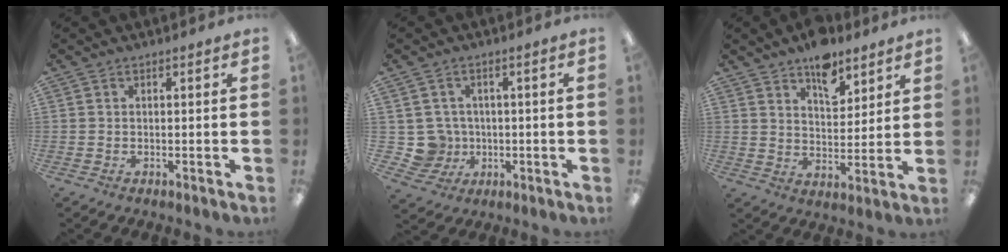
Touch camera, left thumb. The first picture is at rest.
{"total": 6.3, "force": [0.2, 6.2, 1.0], "torque": [-0.043, 0.007, 0.010]}
{"total": 9.6, "force": [7.1, 4.8, 4.4], "torque": [-0.045, -0.044, 0.120]}